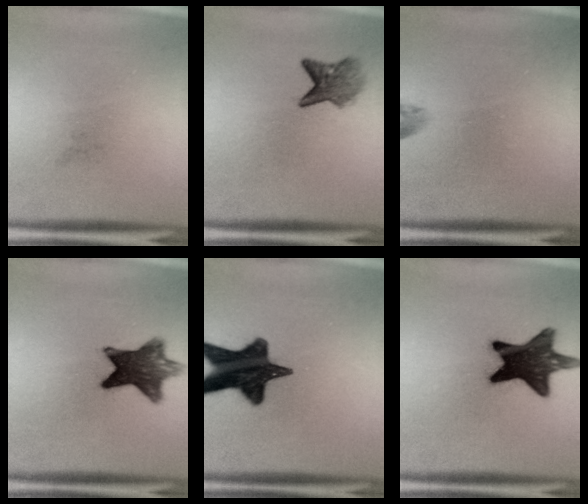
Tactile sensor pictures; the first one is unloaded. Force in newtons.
{"total": 4.0}
{"total": 0.9}
{"total": 10.0}
{"total": 15.6}
{"total": 15.1}